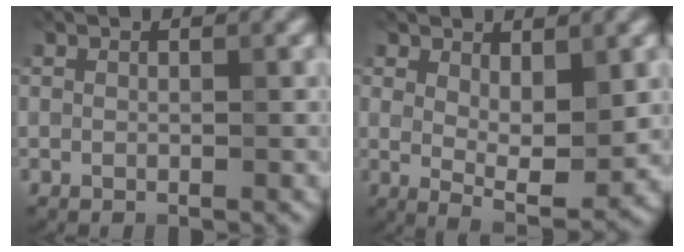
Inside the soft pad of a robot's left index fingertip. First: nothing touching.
{"total": 4.9, "force": [1.1, 2.0, 4.3], "torque": [-0.070, -0.014, 0.024]}